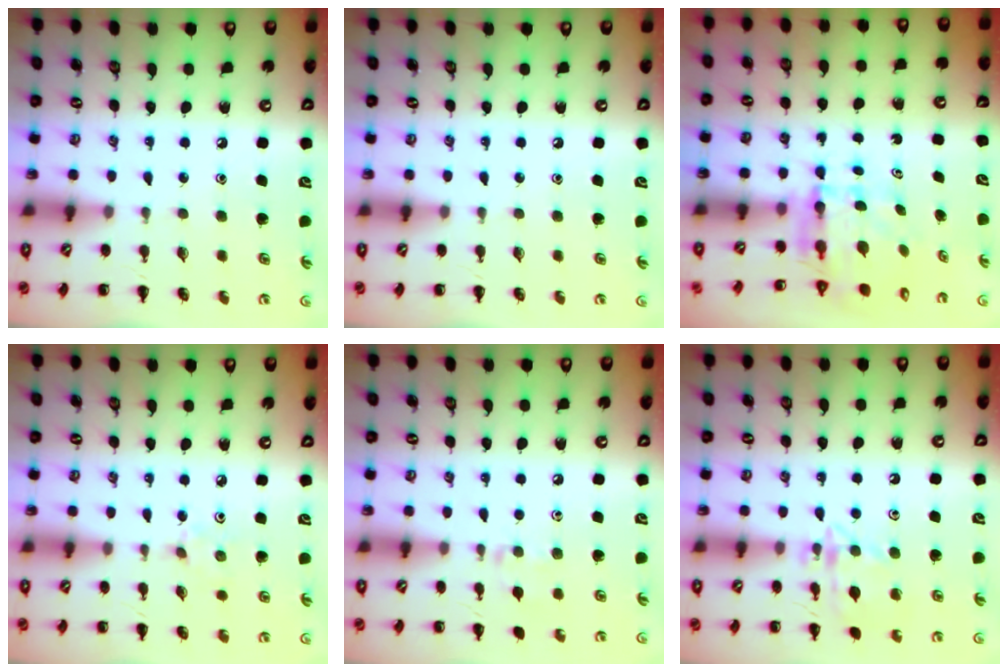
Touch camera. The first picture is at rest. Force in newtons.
{"total": 0.0}
{"total": 5.4, "press": 5.3, "slide": 1.0}
{"total": 2.4, "press": 2.2, "slide": 0.8}
{"total": 6.6, "press": 6.2, "slide": 2.2}
{"total": 12.8, "press": 12.8, "slide": 0.6}